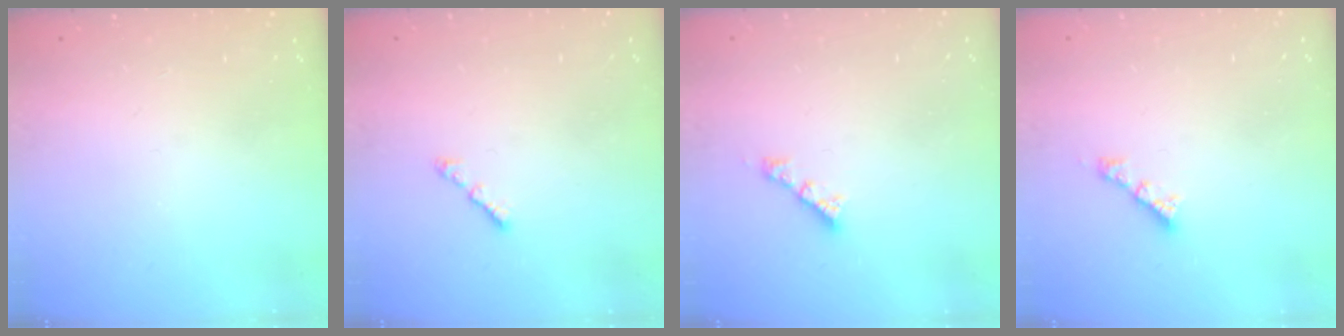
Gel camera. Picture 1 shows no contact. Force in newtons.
{"total": 1.6, "press": 1.5, "slide": 0.5}
{"total": 2.6, "press": 2.6, "slide": 0.1}
{"total": 2.6, "press": 2.6, "slide": 0.1}